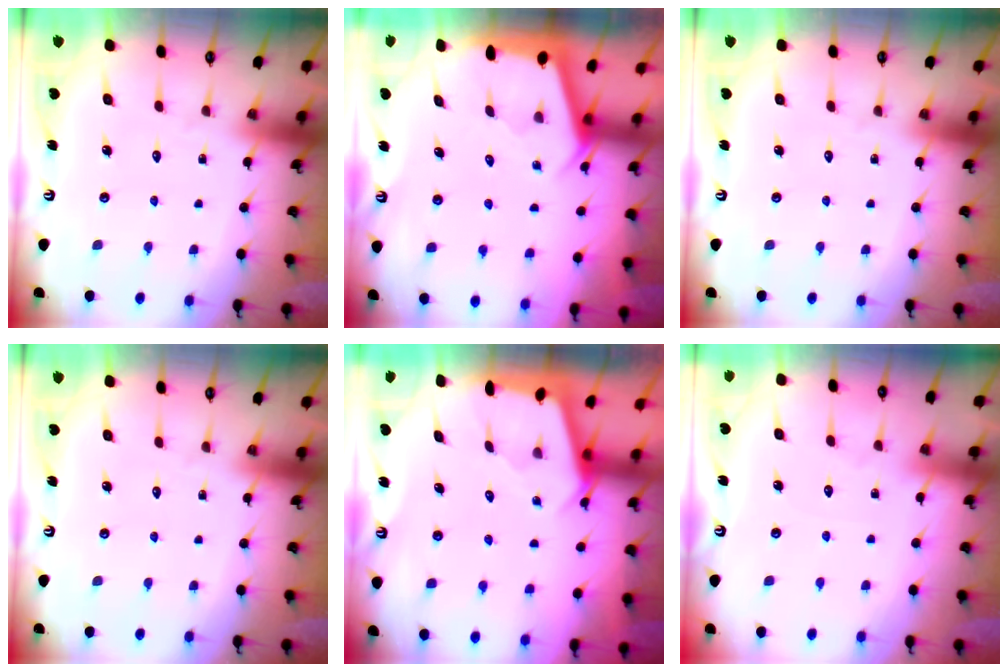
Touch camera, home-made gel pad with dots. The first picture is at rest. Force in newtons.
{"total": 2.3, "press": 2.3, "slide": 0.3}
{"total": 0.0}
{"total": 0.0}
{"total": 2.5, "press": 2.5, "slide": 0.3}
{"total": 2.8, "press": 2.8, "slide": 0.3}